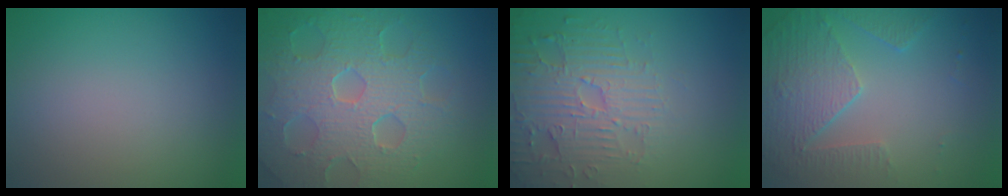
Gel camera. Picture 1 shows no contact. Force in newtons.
{"total": 8.6, "press": 6.1, "slide": 6.1}
{"total": 4.5, "press": 4.1, "slide": 1.8}
{"total": 5.2, "press": 3.6, "slide": 3.7}